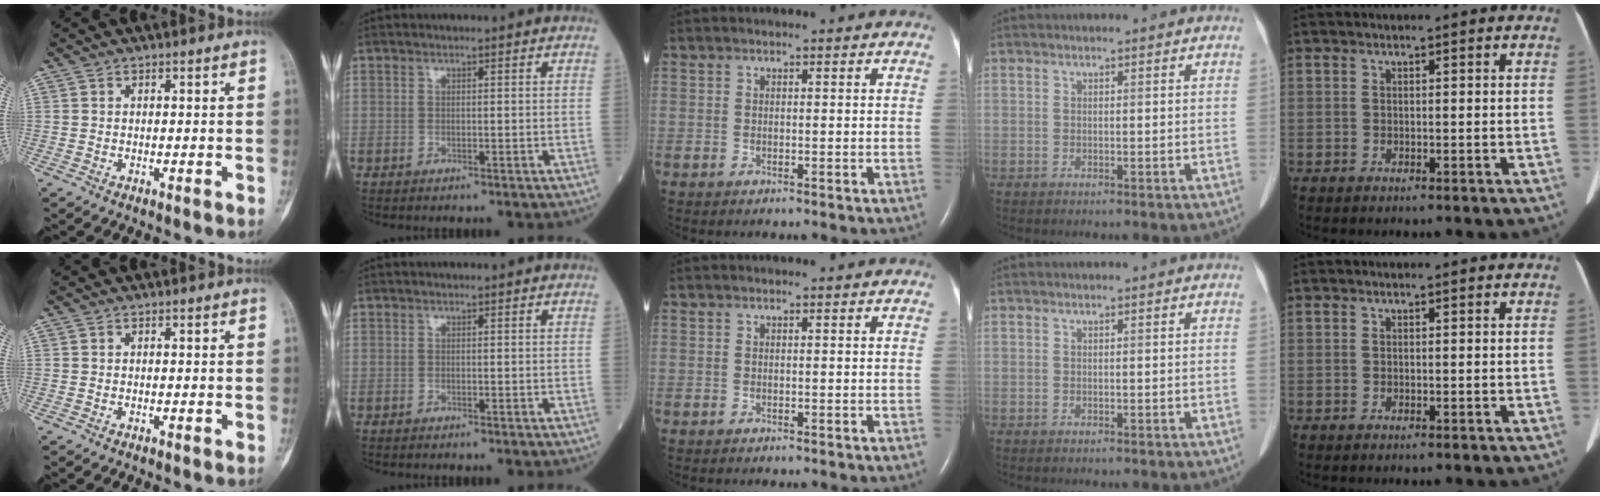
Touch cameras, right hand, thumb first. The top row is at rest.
{}